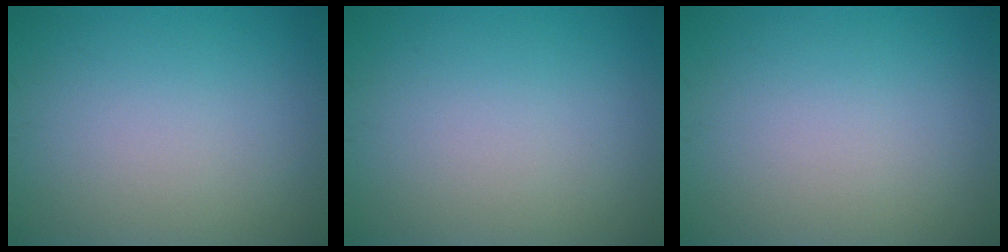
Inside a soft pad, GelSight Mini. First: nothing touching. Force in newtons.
{"total": 0.0}
{"total": 0.0}